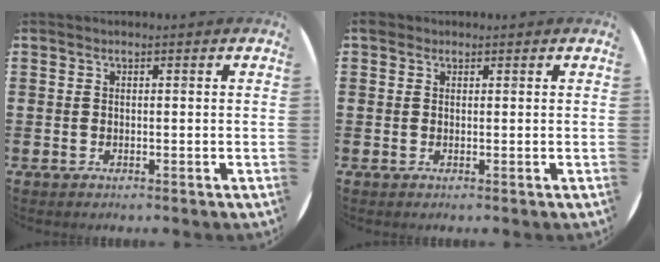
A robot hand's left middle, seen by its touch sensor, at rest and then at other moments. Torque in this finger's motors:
{"motor_torque": [-0.03, -0.03, 0.00, 0.00]}